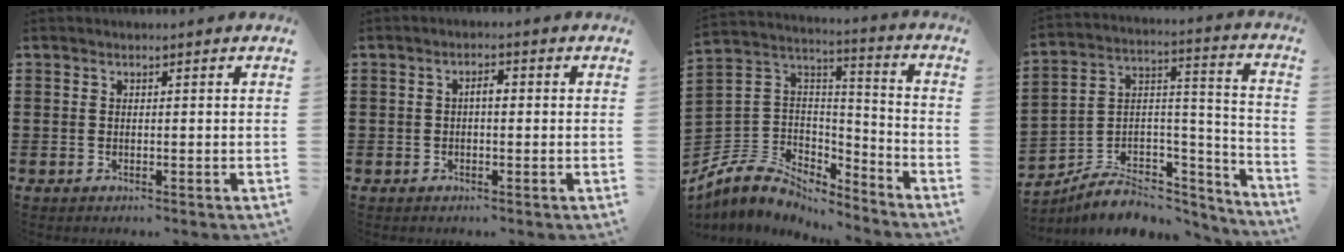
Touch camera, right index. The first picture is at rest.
{"total": 1.8, "force": [-0.2, 0.6, 1.7], "torque": [-0.032, 0.004, -0.005]}
{"total": 7.4, "force": [-5.3, 4.9, 1.3], "torque": [-0.059, -0.002, -0.106]}
{"total": 6.6, "force": [-4.8, 4.1, 2.0], "torque": [-0.039, 0.012, -0.086]}